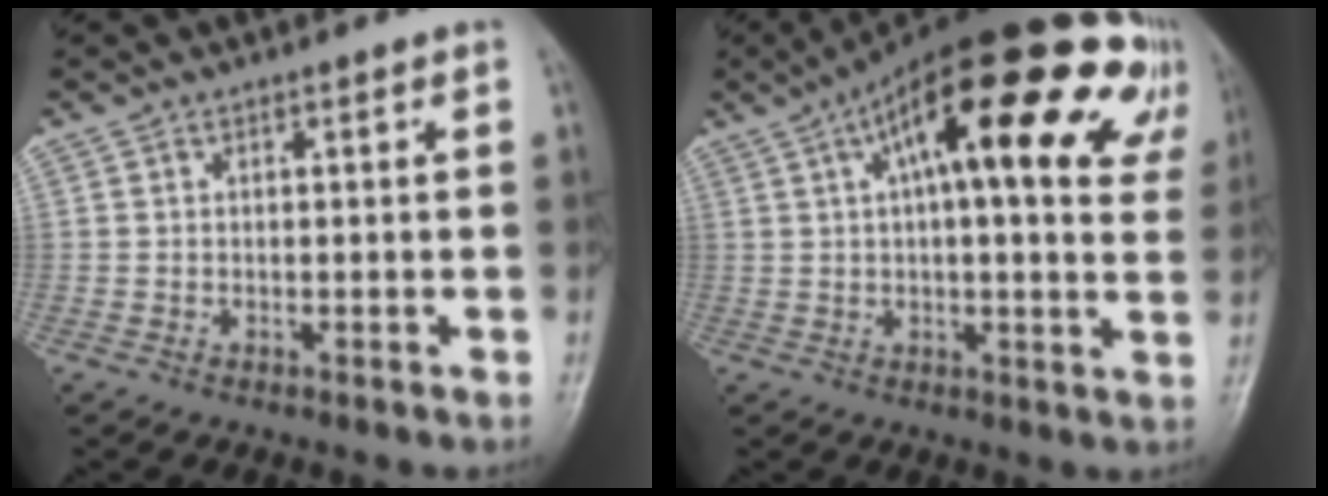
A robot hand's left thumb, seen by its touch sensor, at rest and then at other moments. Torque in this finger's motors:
{"motor_torque": [2.53, 2.48, 2.12, -0.65, 0.41]}